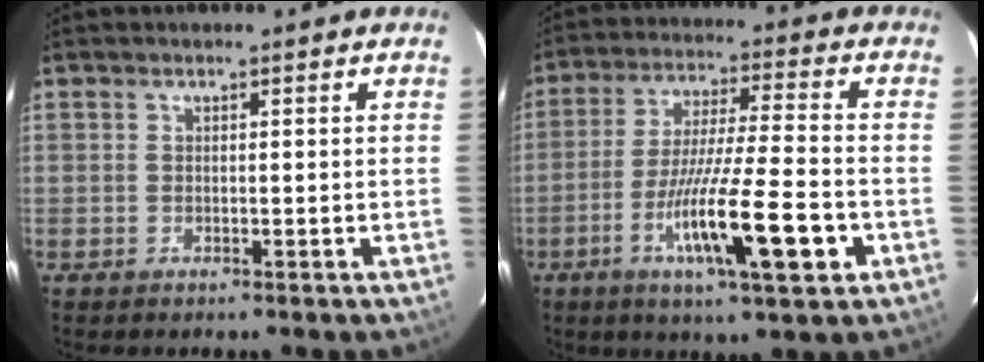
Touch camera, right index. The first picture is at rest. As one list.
[{"total": 15.1, "force": [-5.4, 0.8, 14.1], "torque": [-0.250, -0.019, -0.091]}]